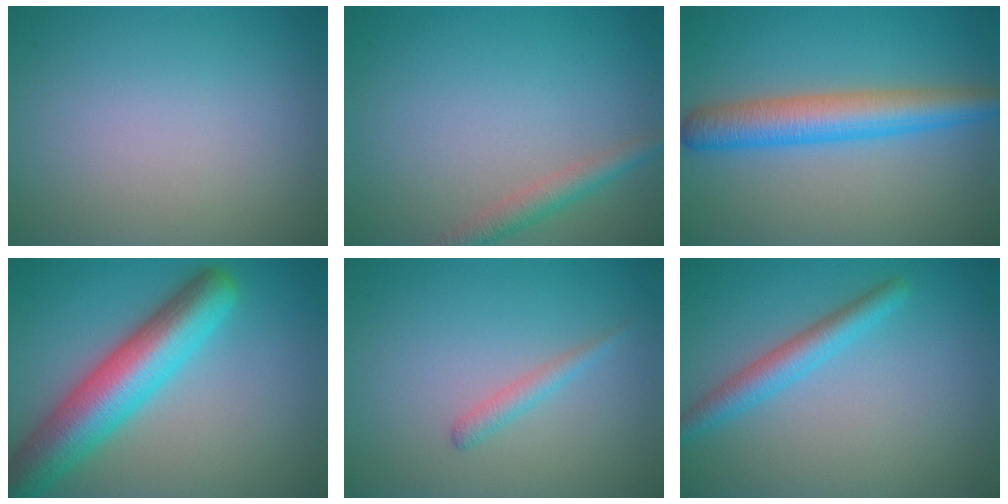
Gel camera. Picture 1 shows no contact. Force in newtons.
{"total": 2.3, "press": 2.3, "slide": 0.1}
{"total": 5.6, "press": 5.6, "slide": 0.1}
{"total": 8.7, "press": 8.7, "slide": 0.4}
{"total": 1.4, "press": 1.4, "slide": 0.0}
{"total": 2.9, "press": 2.9, "slide": 0.2}